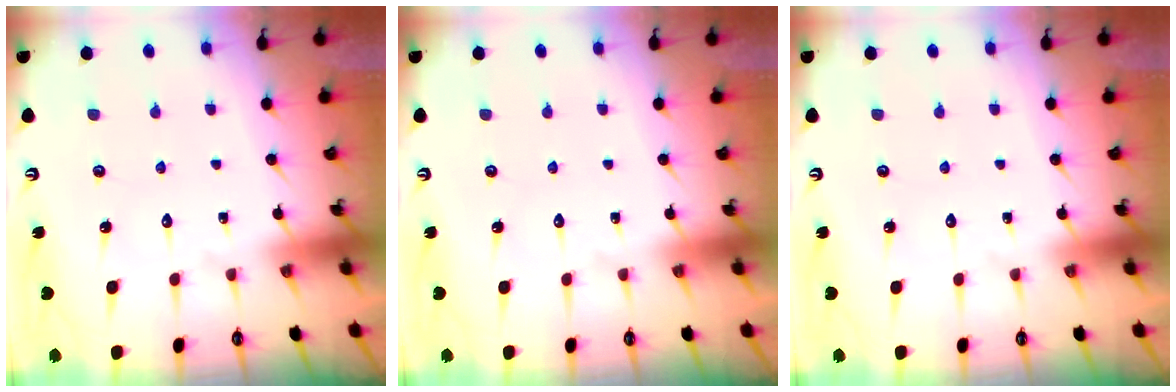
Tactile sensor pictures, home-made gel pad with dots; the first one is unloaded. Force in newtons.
{"total": 0.0}
{"total": 0.0}